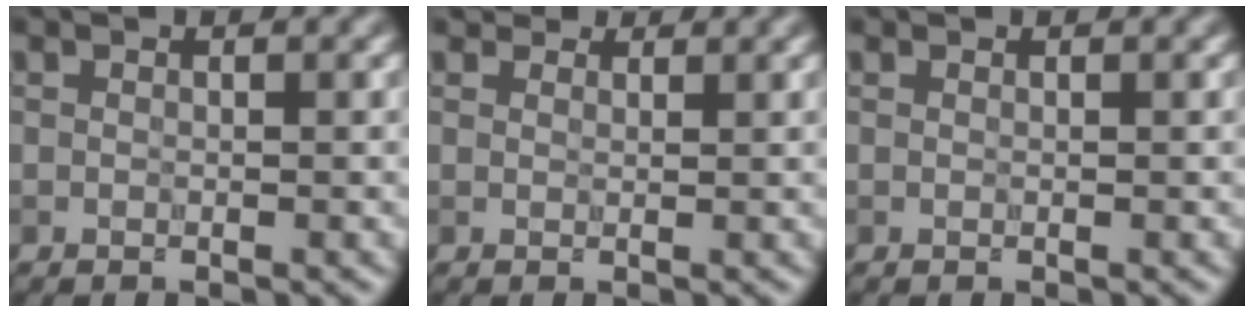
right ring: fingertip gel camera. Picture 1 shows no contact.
{"total": 2.1, "force": [1.8, 0.9, 0.5], "torque": [-0.014, -0.007, 0.028]}
{"total": 0.0}